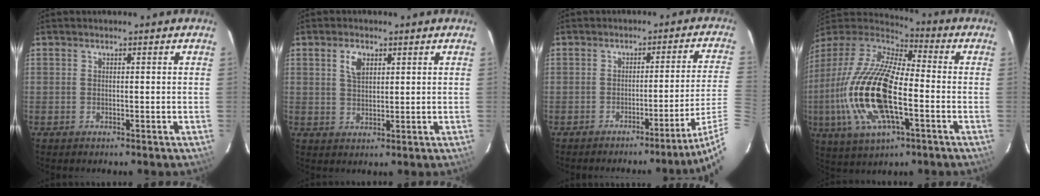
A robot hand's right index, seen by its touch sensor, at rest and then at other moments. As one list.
[{"total": 3.9, "force": [1.8, 2.2, 2.6], "torque": [-0.047, 0.007, 0.034]}, {"total": 10.2, "force": [-6.9, -2.8, 6.9], "torque": [-0.074, -0.013, -0.087]}, {"total": 24.0, "force": [-5.3, 9.3, 21.5], "torque": [-0.446, -0.027, -0.103]}]